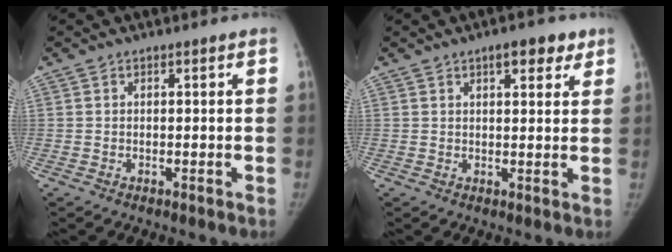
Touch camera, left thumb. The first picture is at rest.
{"total": 5.6, "force": [3.3, 2.4, 3.9], "torque": [-0.030, -0.011, 0.040]}